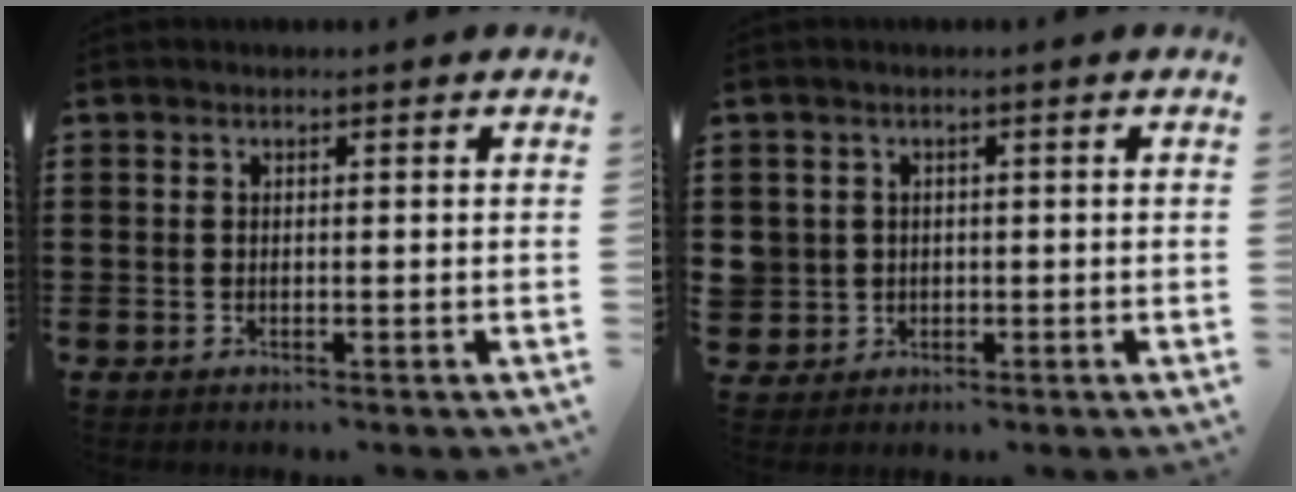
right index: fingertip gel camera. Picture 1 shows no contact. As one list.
[{"total": 2.6, "force": [0.0, 2.6, -0.1], "torque": [-0.013, 0.010, -0.003]}]